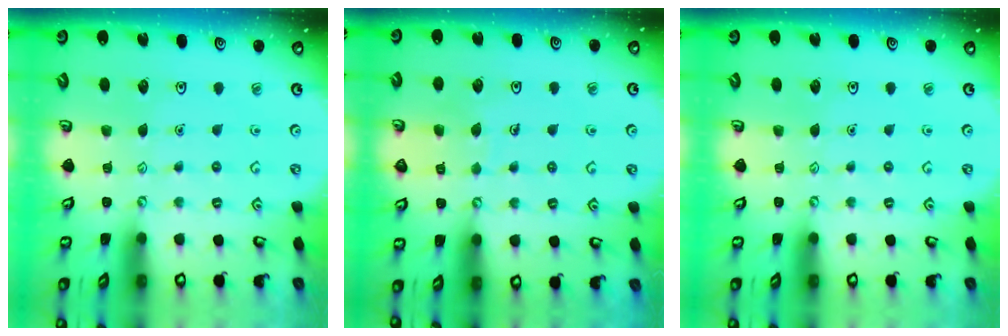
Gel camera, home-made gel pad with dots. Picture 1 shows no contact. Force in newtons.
{"total": 5.6, "press": 5.6, "slide": 0.4}
{"total": 0.0}